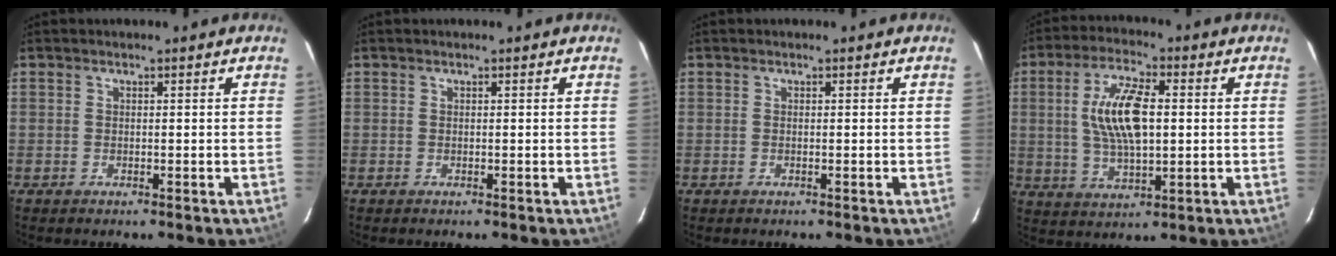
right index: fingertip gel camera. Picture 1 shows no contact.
{"total": 0.0}
{"total": 0.0}
{"total": 11.7, "force": [1.3, 4.8, 10.5], "torque": [-0.205, 0.008, 0.028]}